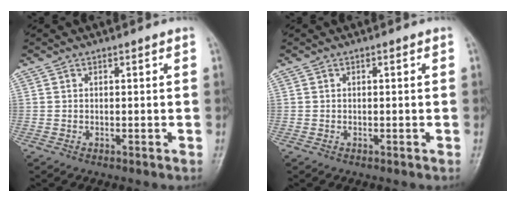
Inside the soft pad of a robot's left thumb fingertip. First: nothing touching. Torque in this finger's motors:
{"motor_torque": [-0.34, 0.34, 0.00, -0.01, 0.00]}